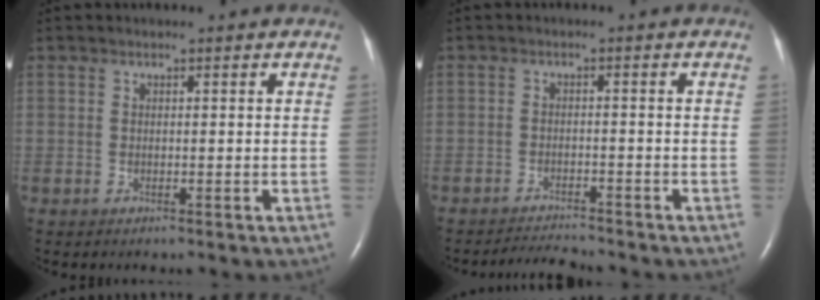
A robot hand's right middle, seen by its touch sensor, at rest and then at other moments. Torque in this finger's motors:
{"motor_torque": [-0.06, -0.03, -0.01, 0.00]}